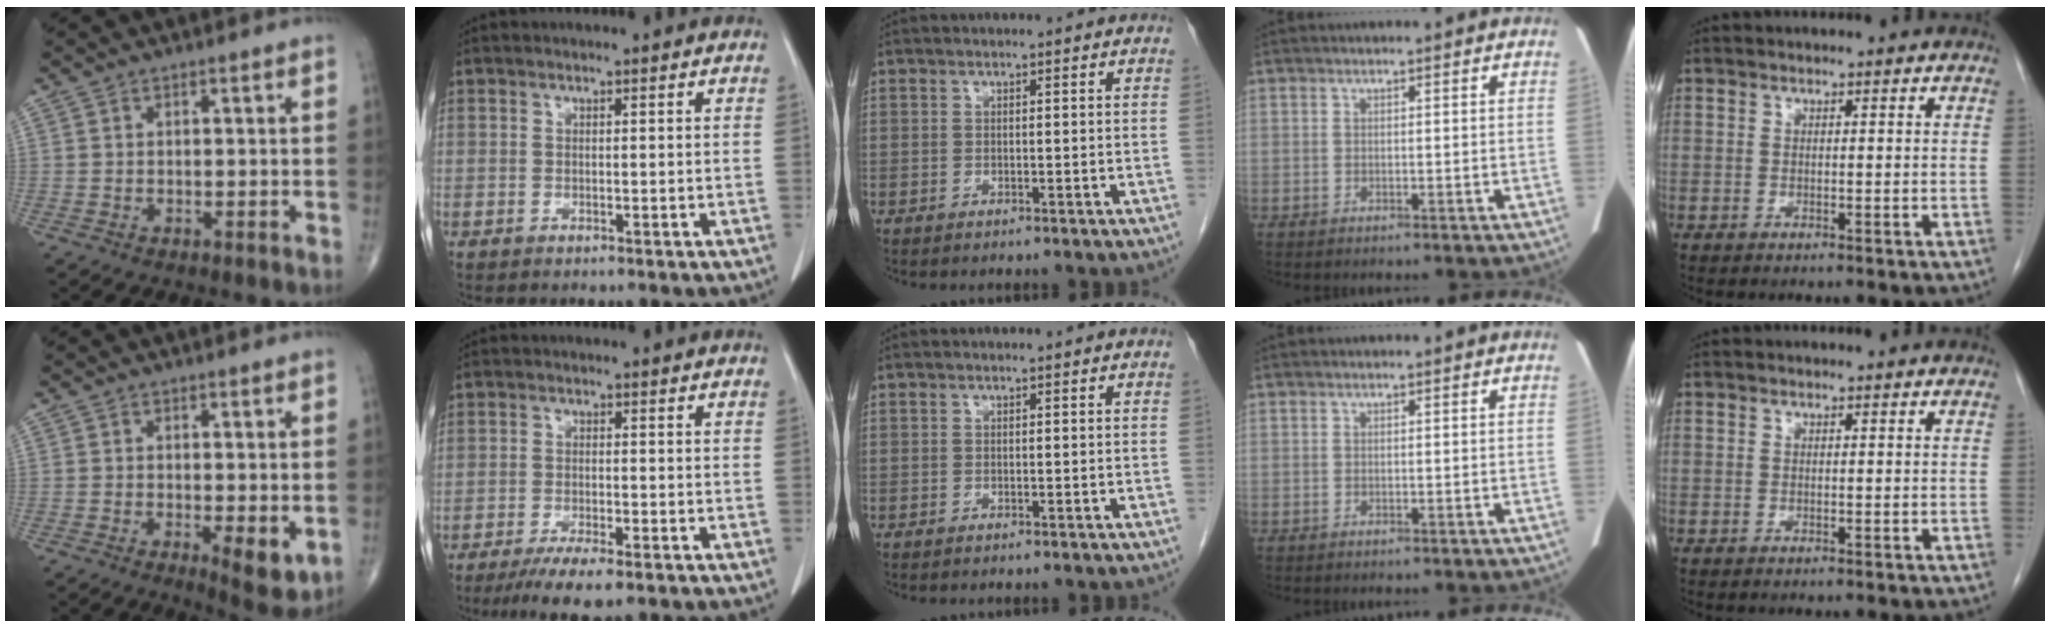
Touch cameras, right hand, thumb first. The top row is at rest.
{"thumb": {"total": 6.5, "force": [-1.5, 2.2, 6.0], "torque": [-0.082, -0.019, -0.020]}, "index": {"total": 6.6, "force": [-4.7, 1.1, 4.4], "torque": [-0.070, -0.014, -0.074]}}